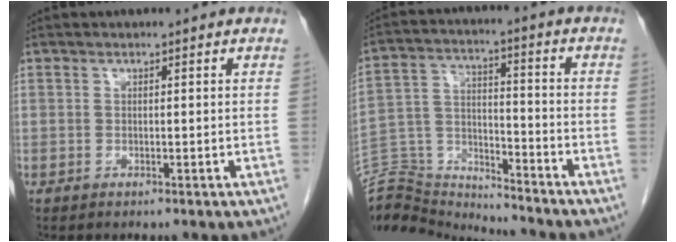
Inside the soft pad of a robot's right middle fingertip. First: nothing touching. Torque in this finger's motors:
{"motor_torque": [0.17, 0.06, 0.26, -0.02]}